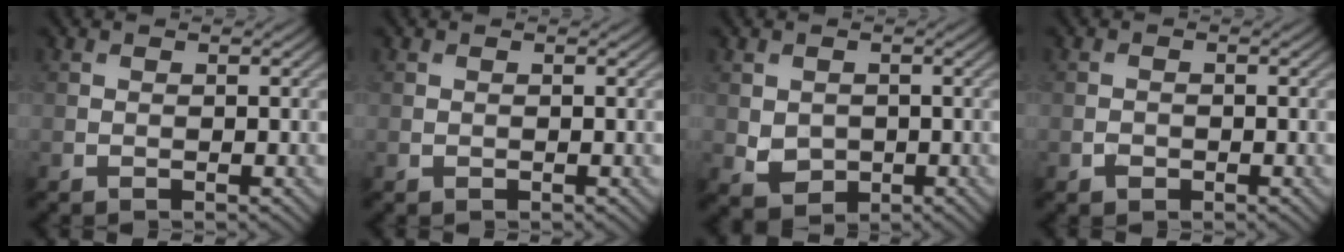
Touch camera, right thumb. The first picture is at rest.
{"total": 0.0}
{"total": 2.7, "force": [0.0, 2.5, 1.2], "torque": [-0.040, -0.007, 0.003]}
{"total": 0.8, "force": [-0.6, 0.6, 0.1], "torque": [-0.004, 0.002, -0.011]}